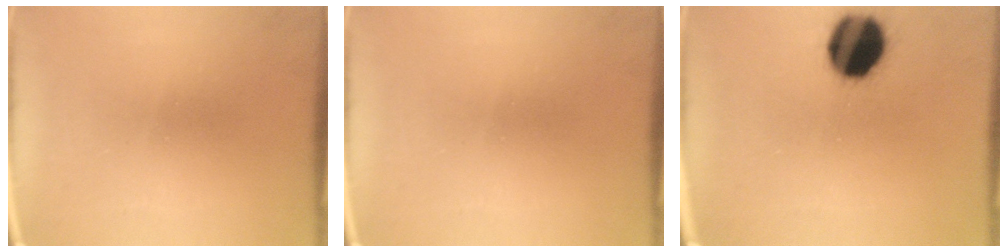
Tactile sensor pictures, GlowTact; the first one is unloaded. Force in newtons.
{"total": 0.0}
{"total": 15.7}